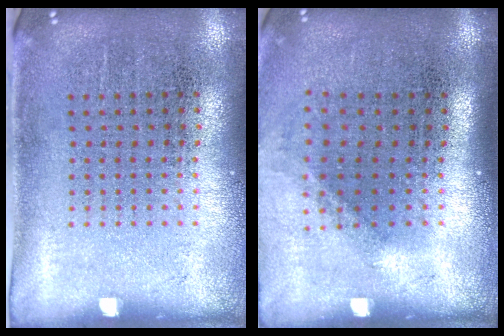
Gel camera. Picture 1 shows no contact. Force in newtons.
{"total": 1.3, "press": 0.9, "slide": 0.9}